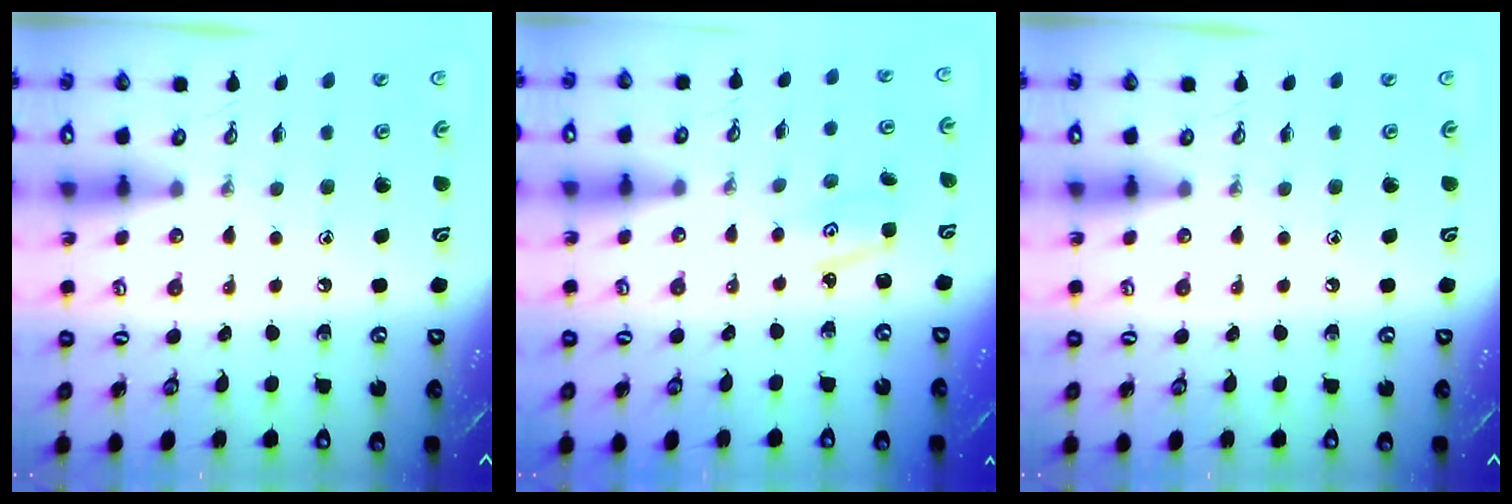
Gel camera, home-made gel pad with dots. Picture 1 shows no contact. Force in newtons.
{"total": 1.5, "press": 1.5, "slide": 0.1}
{"total": 0.0}